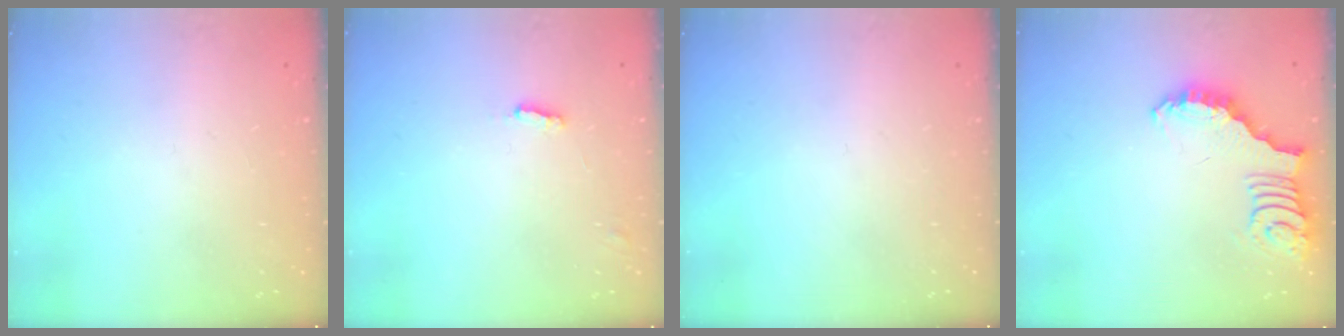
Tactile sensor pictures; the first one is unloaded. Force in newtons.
{"total": 1.9, "press": 1.9, "slide": 0.2}
{"total": 0.0}
{"total": 2.7, "press": 2.7, "slide": 0.5}